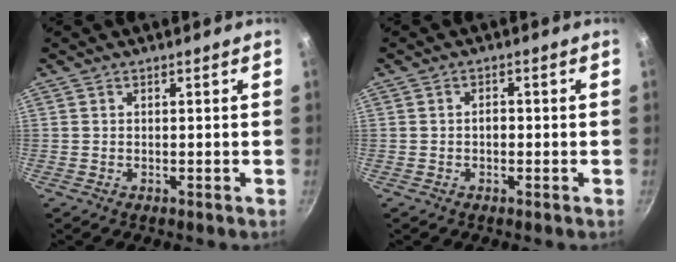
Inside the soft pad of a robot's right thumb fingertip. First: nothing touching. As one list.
[{"total": 1.5, "force": [-0.3, 1.0, 1.0], "torque": [-0.011, 0.007, -0.006]}]